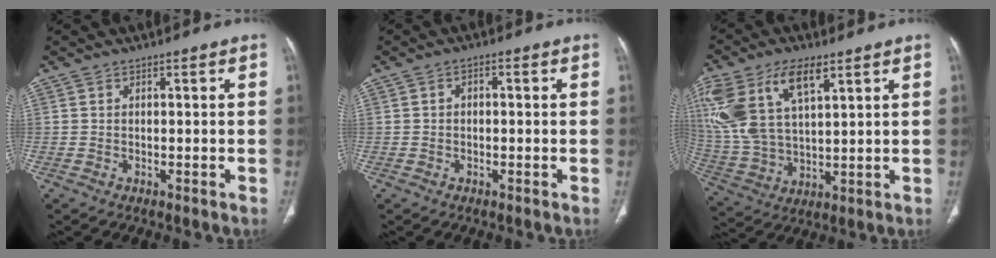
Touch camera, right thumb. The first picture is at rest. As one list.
[{"total": 1.5, "force": [0.0, 1.0, 1.0], "torque": [-0.011, 0.008, -0.004]}, {"total": 19.8, "force": [9.0, 10.0, 14.6], "torque": [-0.327, -0.007, 0.179]}]